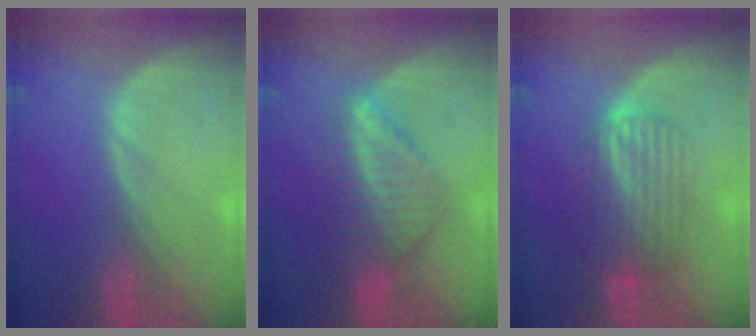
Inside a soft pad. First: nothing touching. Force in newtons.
{"total": 6.5, "press": 6.4, "slide": 0.8}
{"total": 6.6, "press": 6.3, "slide": 1.8}